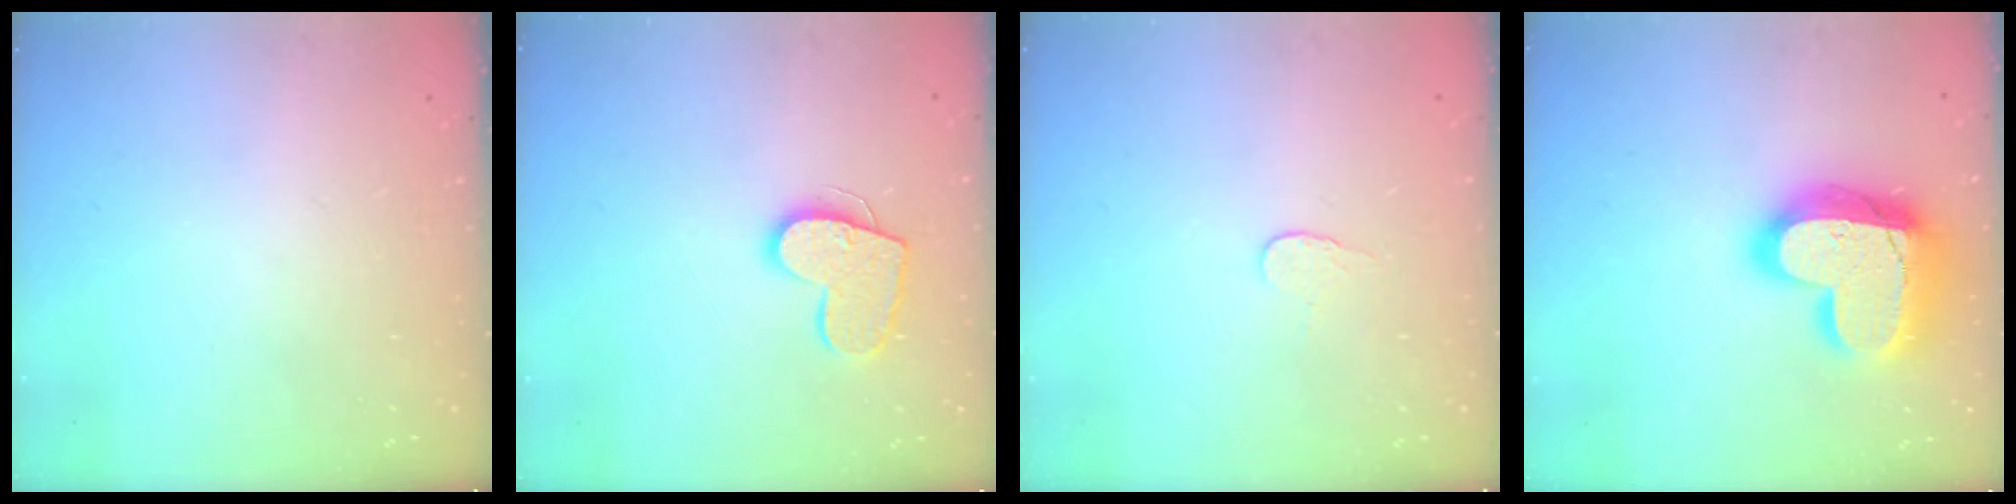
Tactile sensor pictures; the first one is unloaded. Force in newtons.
{"total": 12.4, "press": 12.4, "slide": 0.7}
{"total": 3.8, "press": 3.8, "slide": 0.3}
{"total": 23.3, "press": 23.2, "slide": 1.9}